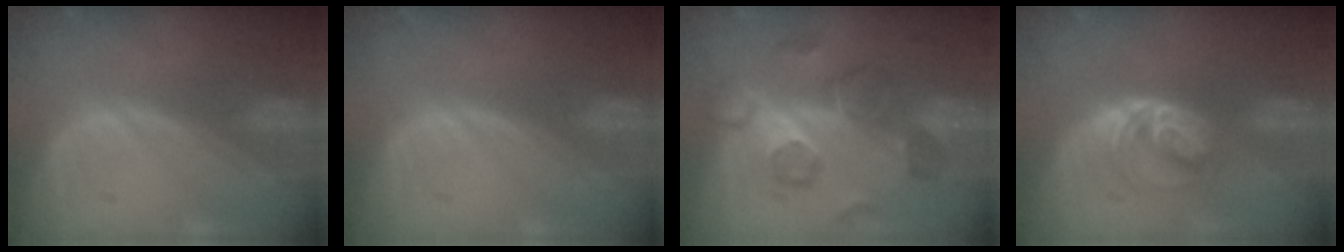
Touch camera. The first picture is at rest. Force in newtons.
{"total": 0.0}
{"total": 8.7, "press": 8.4, "slide": 2.0}
{"total": 6.2, "press": 5.3, "slide": 3.2}